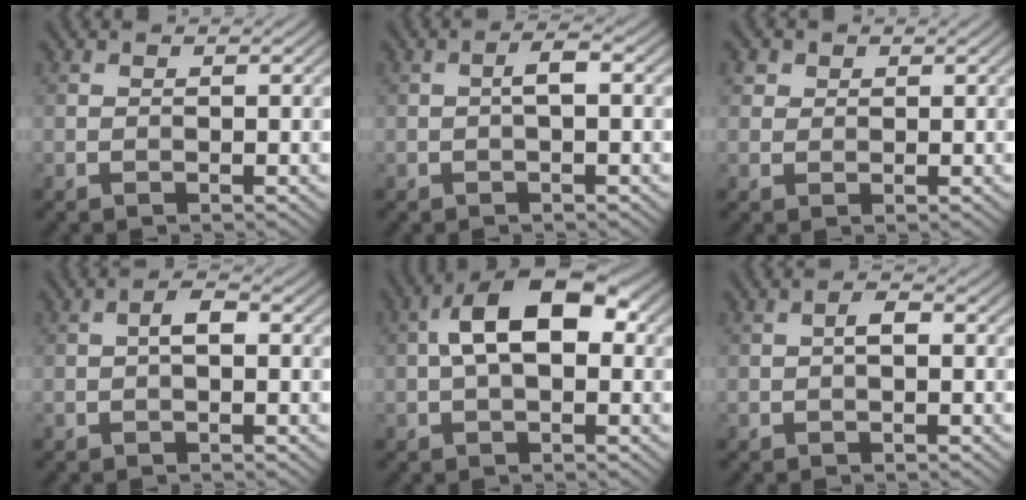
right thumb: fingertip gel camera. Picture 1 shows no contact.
{"total": 1.9, "force": [-0.1, 0.4, 1.9], "torque": [-0.033, 0.009, -0.006]}
{"total": 1.9, "force": [1.0, 1.5, 0.5], "torque": [-0.013, -0.006, 0.019]}
{"total": 2.0, "force": [-0.2, 0.8, 1.8], "torque": [-0.033, 0.009, -0.008]}
{"total": 9.0, "force": [0.8, 4.7, 7.7], "torque": [-0.137, 0.021, 0.001]}
{"total": 1.5, "force": [-0.2, 0.5, 1.3], "torque": [-0.024, 0.007, -0.006]}